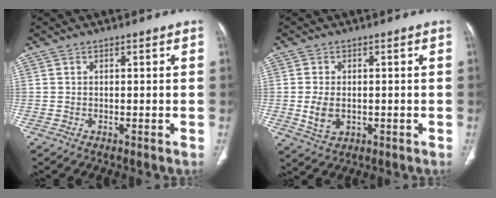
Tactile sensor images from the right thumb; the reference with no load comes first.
{"total": 5.2, "force": [-0.5, 3.6, 3.8], "torque": [-0.071, -0.004, 0.000]}